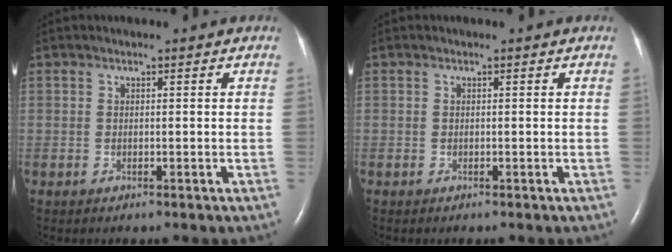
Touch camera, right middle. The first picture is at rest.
{"total": 0.0}